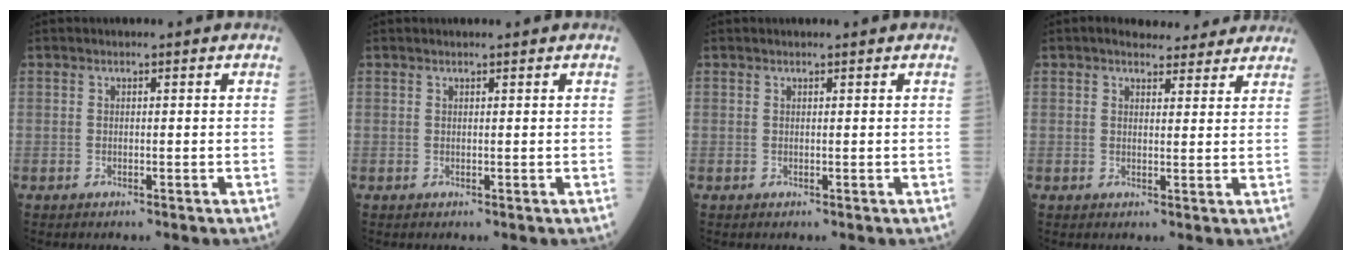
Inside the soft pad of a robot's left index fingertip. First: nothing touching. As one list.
[{"total": 1.4, "force": [1.3, 0.0, 0.5], "torque": [-0.006, 0.010, 0.021]}, {"total": 1.1, "force": [1.0, 0.0, 0.4], "torque": [-0.005, 0.008, 0.017]}, {"total": 7.9, "force": [7.0, 2.6, 2.5], "torque": [-0.022, 0.011, 0.081]}]